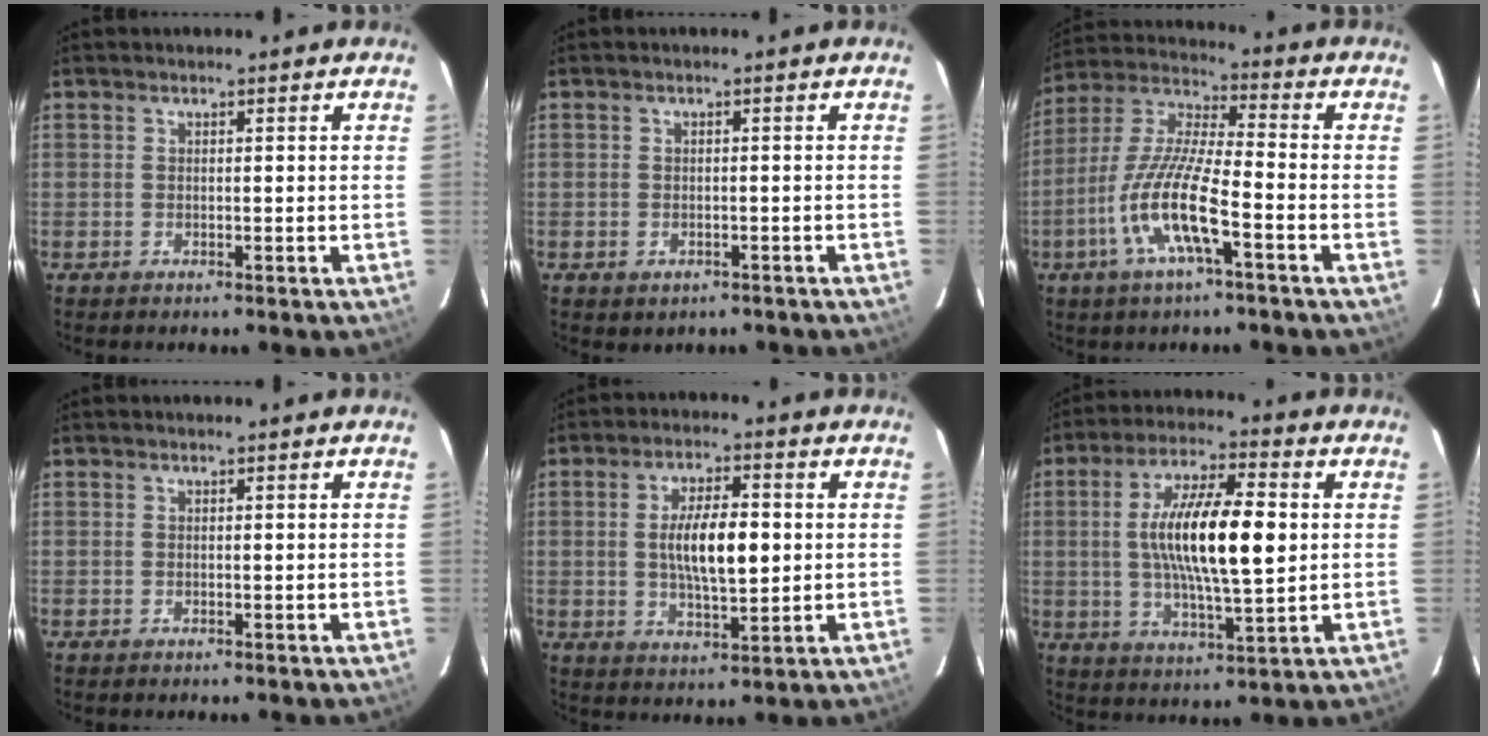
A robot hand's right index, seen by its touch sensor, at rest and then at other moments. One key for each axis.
{"total": 2.5, "fx": -1.2, "fy": 2.0, "fz": 0.8, "tx": -0.022, "ty": -0.003, "tz": -0.009}
{"total": 13.5, "fx": -5.7, "fy": 2.1, "fz": 12.0, "tx": -0.251, "ty": -0.008, "tz": -0.113}
{"total": 0.0}
{"total": 9.9, "fx": 0.6, "fy": 3.6, "fz": 9.2, "tx": -0.168, "ty": 0.001, "tz": 0.014}
{"total": 15.6, "fx": 1.5, "fy": 4.1, "fz": 15.0, "tx": -0.275, "ty": 0.006, "tz": 0.025}